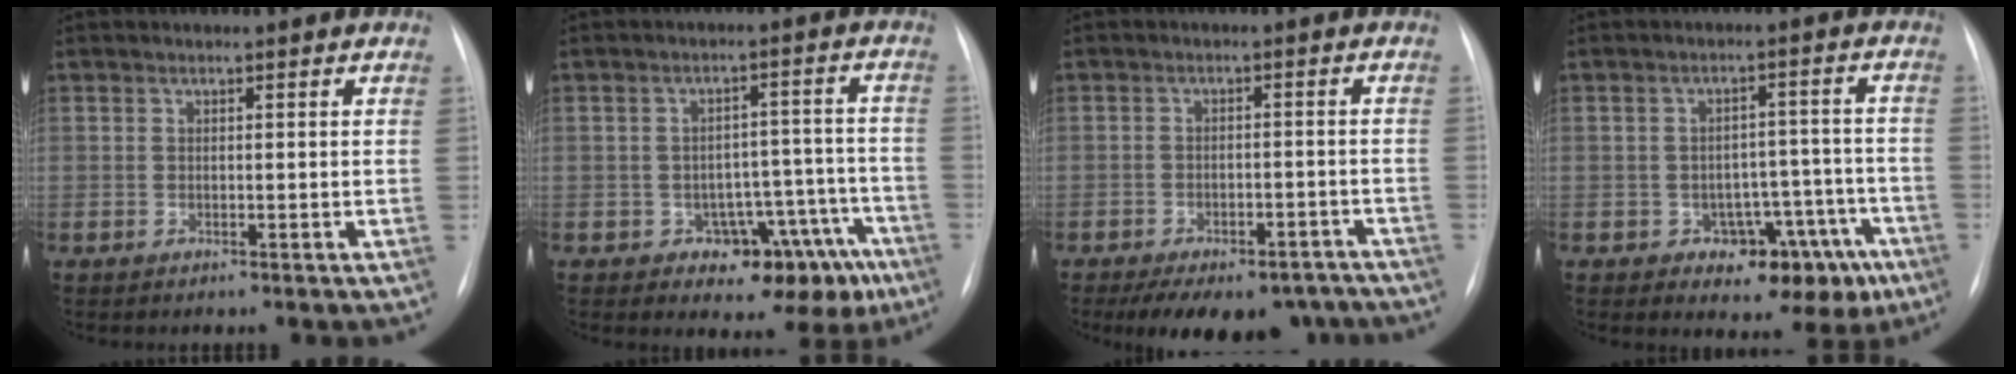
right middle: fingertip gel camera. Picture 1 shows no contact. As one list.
[{"total": 10.7, "force": [-6.2, 6.7, 5.5], "torque": [-0.034, 0.043, -0.075]}, {"total": 16.2, "force": [-12.6, 7.7, 6.8], "torque": [-0.114, 0.008, -0.155]}, {"total": 10.0, "force": [-5.4, 6.2, 5.6], "torque": [-0.043, 0.036, -0.061]}]